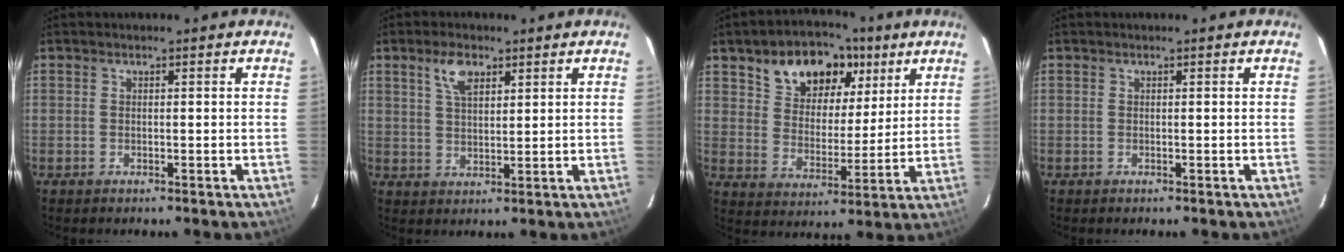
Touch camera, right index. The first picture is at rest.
{"total": 5.3, "force": [3.0, 2.5, 3.5], "torque": [-0.064, 0.009, 0.057]}
{"total": 15.7, "force": [8.9, 9.7, 8.6], "torque": [-0.165, 0.043, 0.156]}
{"total": 0.0}